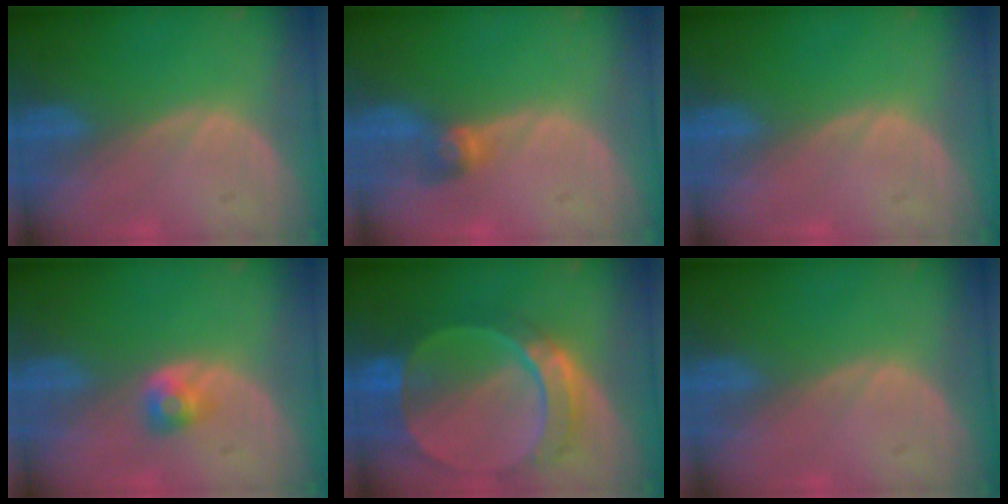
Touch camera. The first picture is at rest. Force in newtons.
{"total": 2.7, "press": 2.6, "slide": 0.5}
{"total": 0.0}
{"total": 2.7, "press": 2.4, "slide": 1.2}
{"total": 9.3, "press": 8.1, "slide": 4.6}
{"total": 0.0}